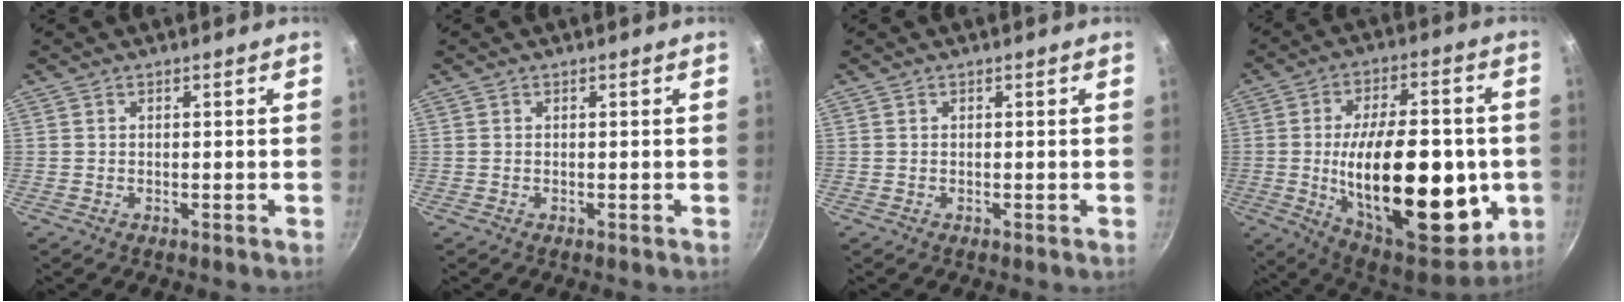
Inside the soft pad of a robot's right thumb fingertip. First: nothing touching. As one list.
[{"total": 0.0}, {"total": 0.0}, {"total": 29.8, "force": [-3.7, 14.3, 25.9], "torque": [-0.366, 0.003, -0.041]}]